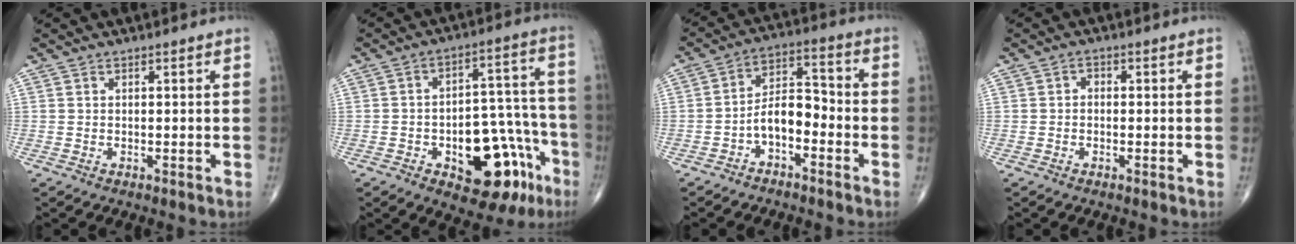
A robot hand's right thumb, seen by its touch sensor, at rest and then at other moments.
{"total": 17.7, "force": [-7.7, 9.2, 13.0], "torque": [-0.135, 0.064, -0.096]}
{"total": 7.5, "force": [-3.1, 4.1, 5.4], "torque": [-0.080, 0.046, -0.064]}
{"total": 1.2, "force": [-0.2, 1.0, 0.7], "torque": [-0.003, 0.004, -0.009]}